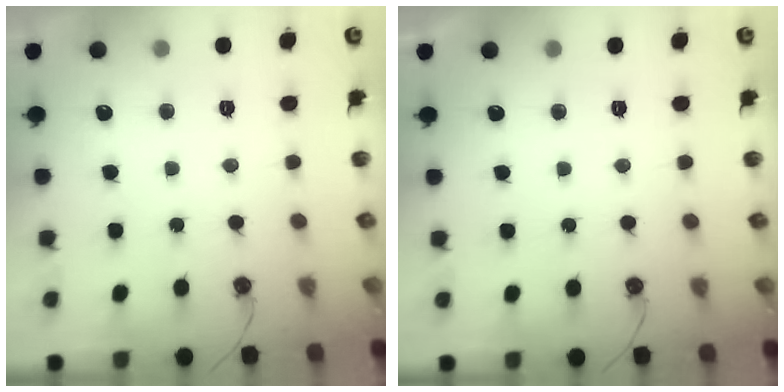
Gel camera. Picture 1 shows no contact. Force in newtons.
{"total": 0.6, "press": 0.5, "slide": 0.2}